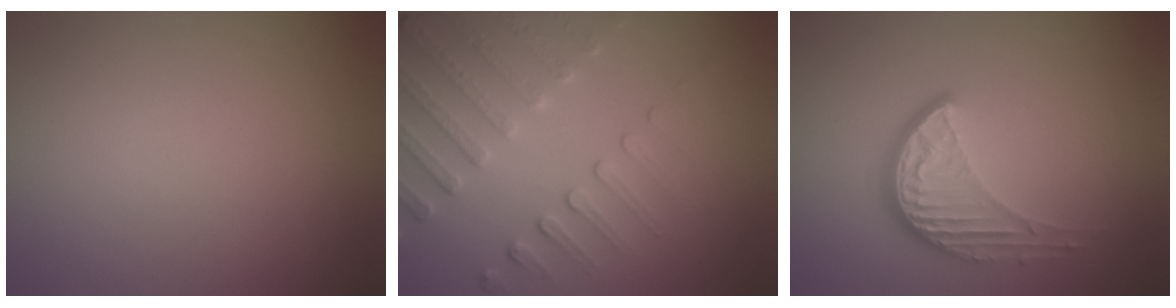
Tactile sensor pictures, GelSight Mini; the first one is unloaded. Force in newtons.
{"total": 4.7, "press": 3.7, "slide": 3.0}
{"total": 4.0, "press": 2.9, "slide": 2.8}